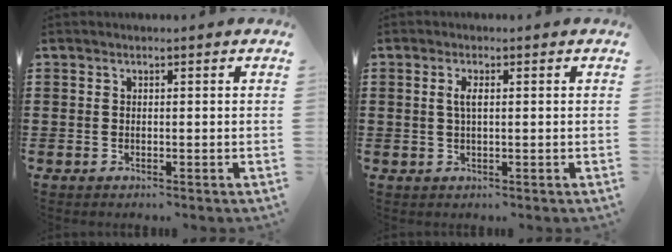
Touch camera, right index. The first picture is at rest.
{"total": 1.9, "force": [0.3, 0.5, 1.8], "torque": [-0.035, 0.003, 0.003]}